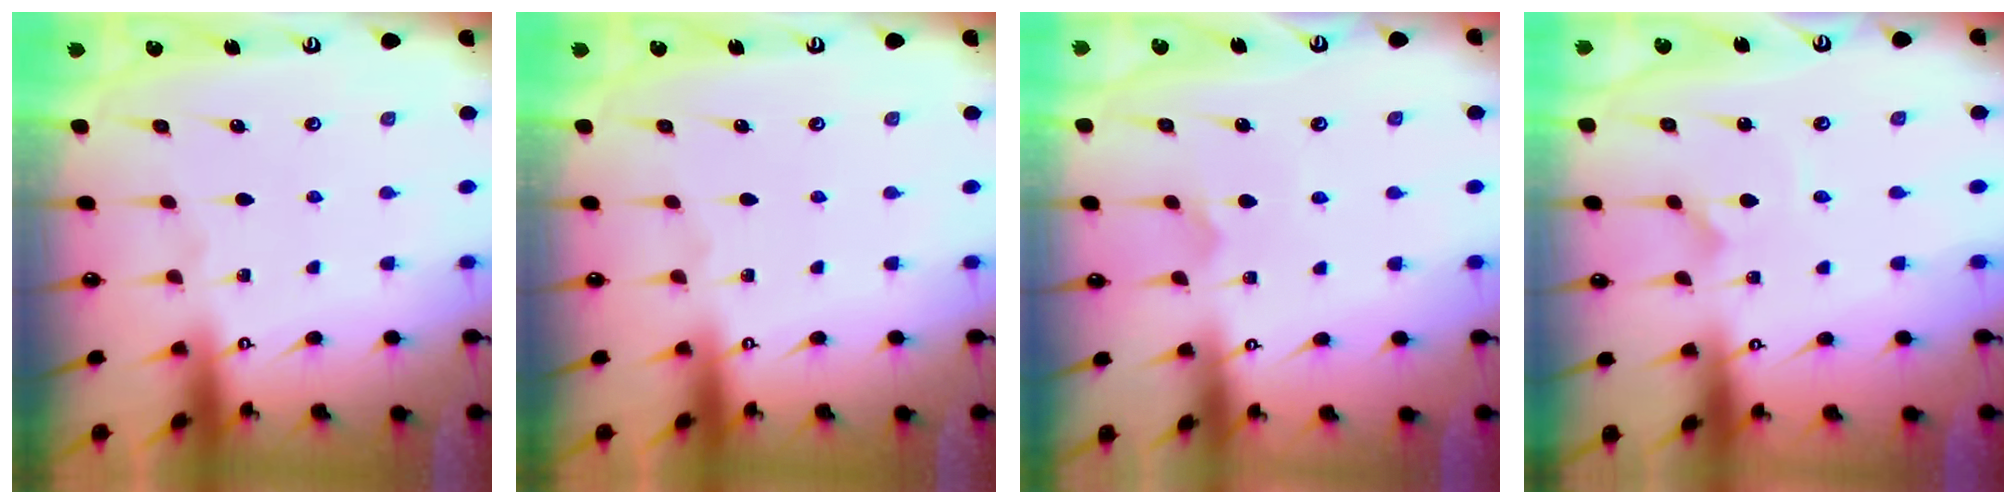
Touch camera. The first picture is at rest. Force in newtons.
{"total": 0.0}
{"total": 4.1, "press": 4.1, "slide": 0.3}
{"total": 0.0}